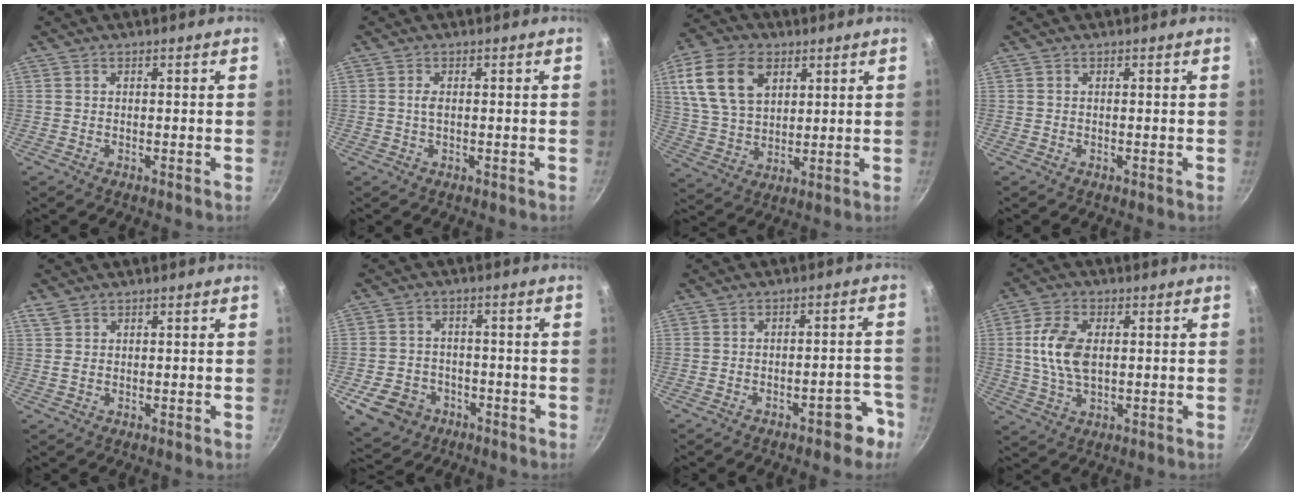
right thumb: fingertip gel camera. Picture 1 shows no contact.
{"total": 1.2, "force": [0.1, 0.5, 1.1], "torque": [-0.024, 0.001, 0.000]}
{"total": 14.8, "force": [5.6, 9.9, 9.6], "torque": [-0.167, -0.007, 0.110]}
{"total": 0.0}
{"total": 2.0, "force": [1.3, 1.2, 0.9], "torque": [-0.016, 0.002, 0.027]}
{"total": 9.3, "force": [-4.0, 7.3, 4.2], "torque": [-0.058, 0.026, -0.058]}
{"total": 5.8, "force": [-3.7, 2.5, 3.7], "torque": [-0.012, 0.047, -0.036]}
{"total": 9.3, "force": [1.0, 5.4, 7.5], "torque": [-0.147, 0.003, 0.018]}